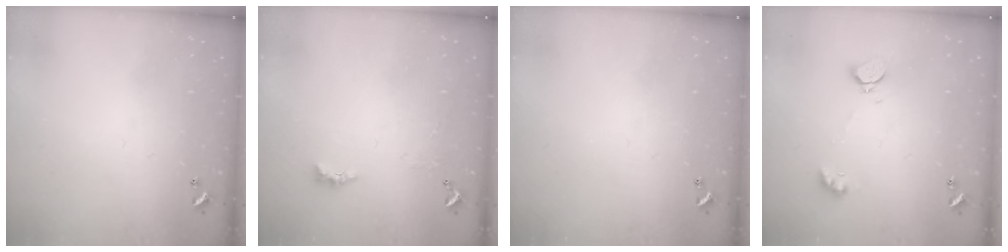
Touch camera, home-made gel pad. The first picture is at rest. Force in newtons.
{"total": 2.0, "press": 1.9, "slide": 0.6}
{"total": 0.0}
{"total": 2.3, "press": 2.3, "slide": 0.5}